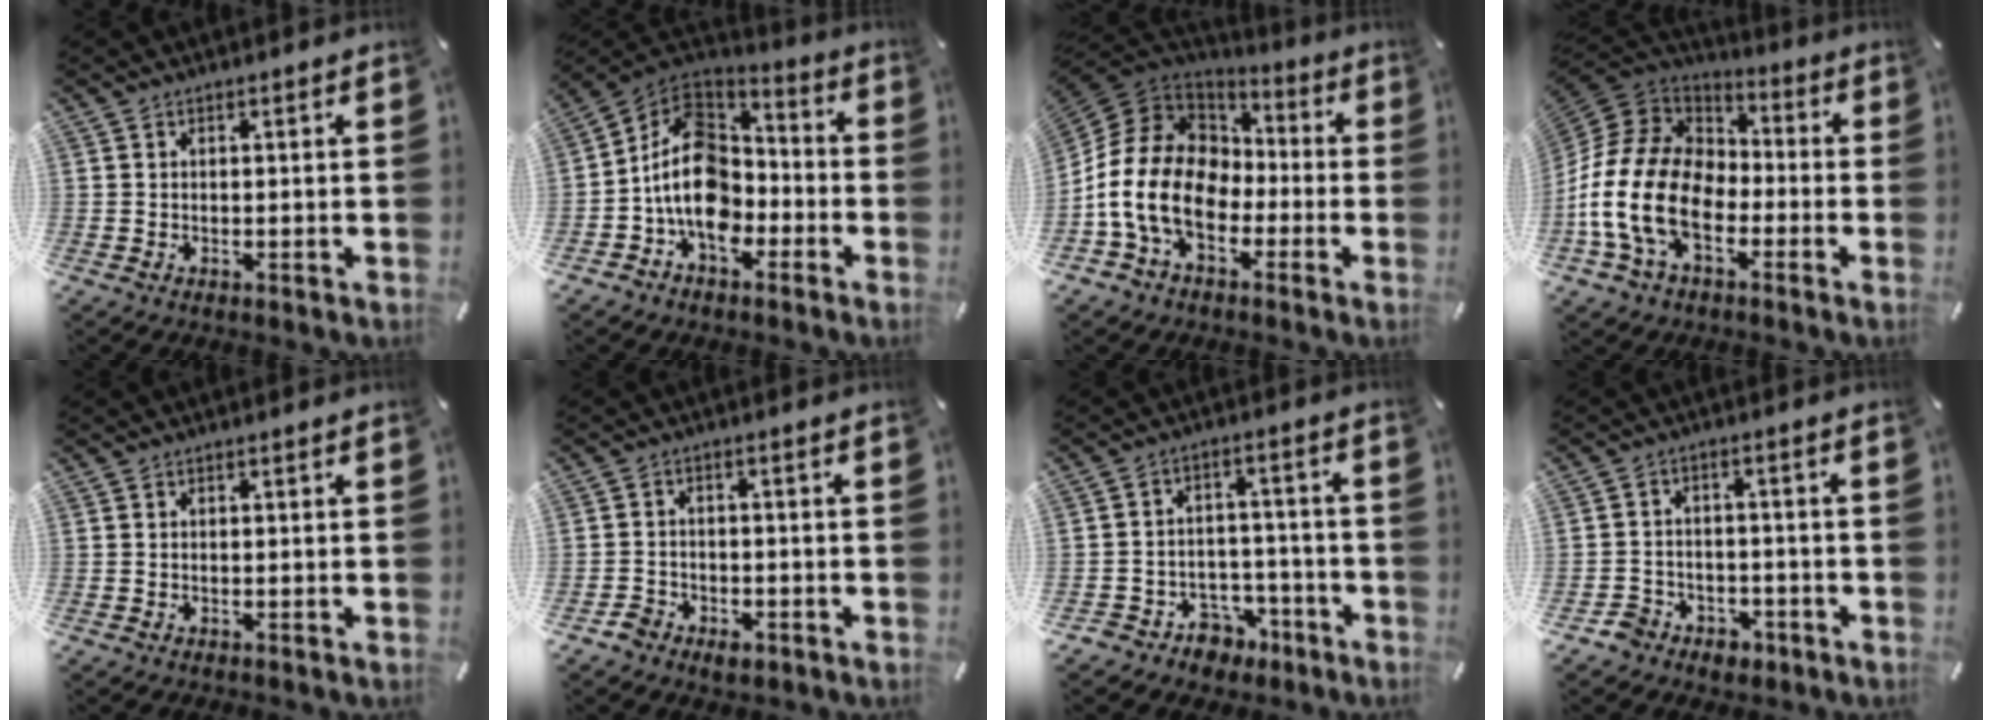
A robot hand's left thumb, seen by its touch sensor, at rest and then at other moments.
{"total": 15.2, "force": [-4.8, 11.2, 9.0], "torque": [-0.174, 0.026, -0.091]}
{"total": 16.2, "force": [-4.5, 12.3, 9.6], "torque": [-0.215, 0.017, -0.078]}
{"total": 18.2, "force": [-7.1, 12.2, 11.5], "torque": [-0.260, 0.022, -0.128]}
{"total": 0.0}
{"total": 3.8, "force": [-2.5, 2.7, 1.0], "torque": [-0.020, 0.009, -0.048]}
{"total": 6.9, "force": [-2.9, 6.1, 1.4], "torque": [-0.023, 0.023, -0.043]}
{"total": 5.0, "force": [-2.8, 4.0, 1.0], "torque": [-0.020, 0.014, -0.051]}